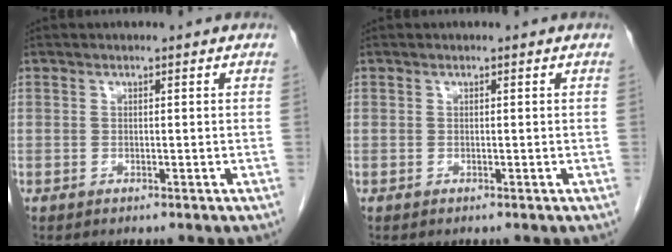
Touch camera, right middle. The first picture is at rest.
{"total": 0.0}